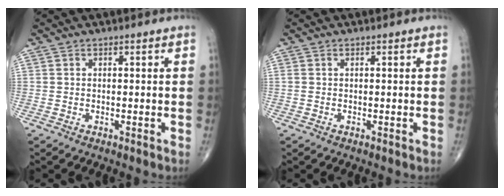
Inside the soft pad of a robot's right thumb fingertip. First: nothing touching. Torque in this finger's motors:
{"motor_torque": [-0.08, -0.09, 0.28, 0.11, -0.02]}